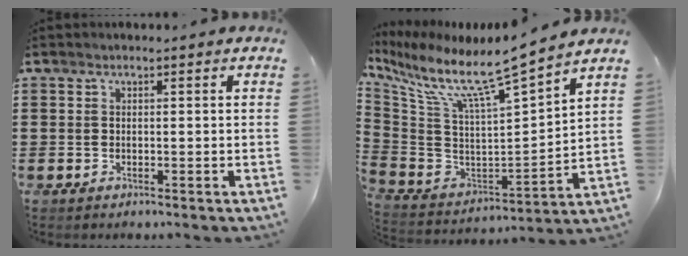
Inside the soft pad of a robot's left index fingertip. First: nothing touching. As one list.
[{"total": 9.6, "force": [7.5, -0.5, 5.9], "torque": [-0.143, -0.072, 0.115]}]